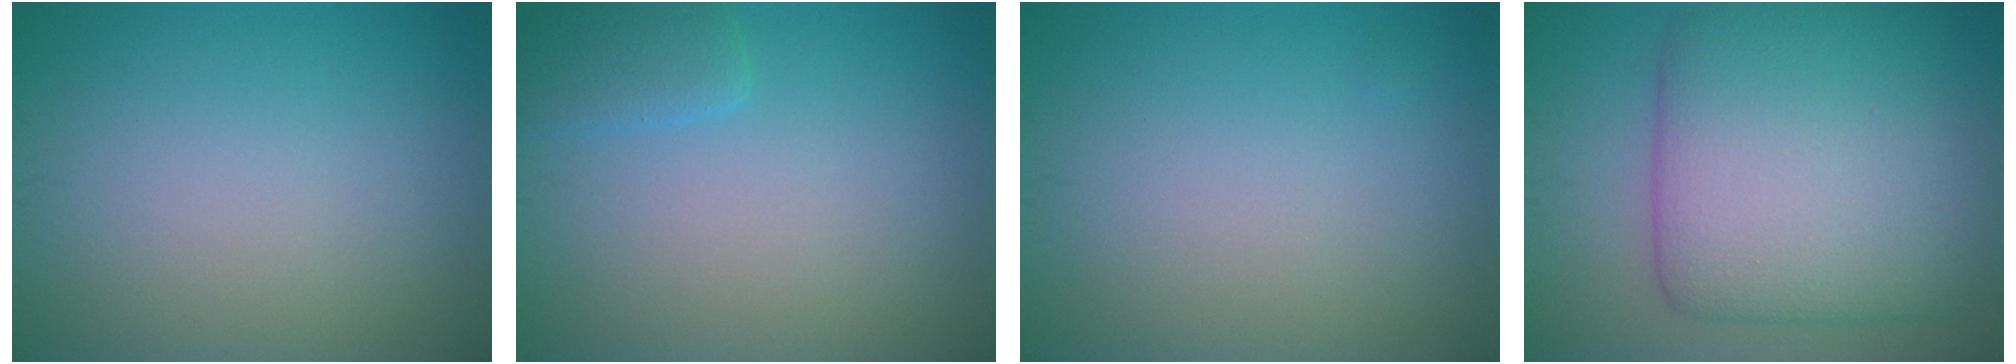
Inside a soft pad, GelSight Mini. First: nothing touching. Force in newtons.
{"total": 1.9, "press": 1.8, "slide": 0.3}
{"total": 0.0}
{"total": 11.8, "press": 11.8, "slide": 0.3}